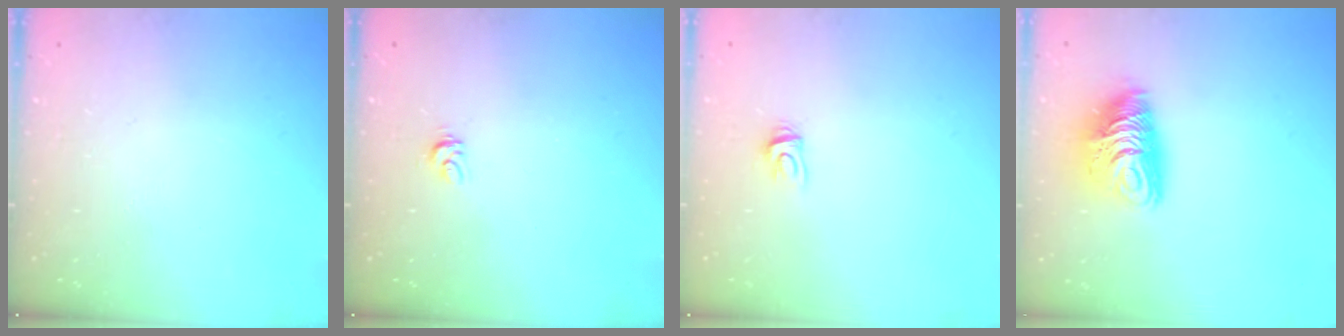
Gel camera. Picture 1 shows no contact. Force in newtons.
{"total": 3.9, "press": 3.9, "slide": 0.2}
{"total": 3.7, "press": 3.6, "slide": 0.3}
{"total": 10.4, "press": 10.4, "slide": 0.9}